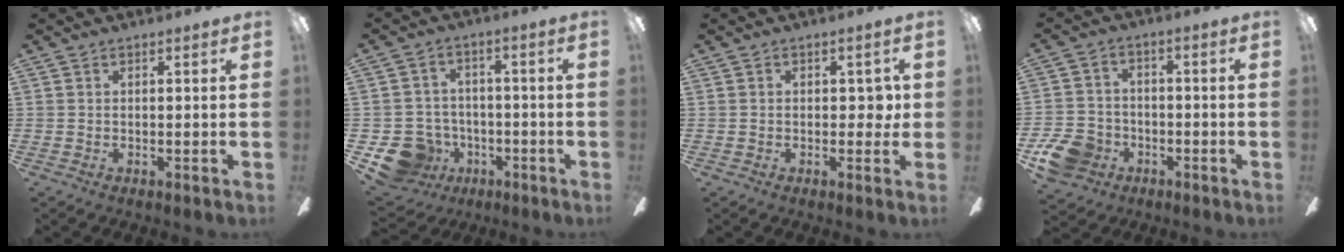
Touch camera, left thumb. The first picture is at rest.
{"total": 11.1, "force": [-5.2, 9.0, 3.8], "torque": [-0.093, 0.034, -0.085]}
{"total": 3.4, "force": [0.1, 2.3, 2.5], "torque": [-0.031, 0.004, -0.003]}
{"total": 10.1, "force": [-5.0, 7.8, 3.8], "torque": [-0.083, 0.039, -0.090]}